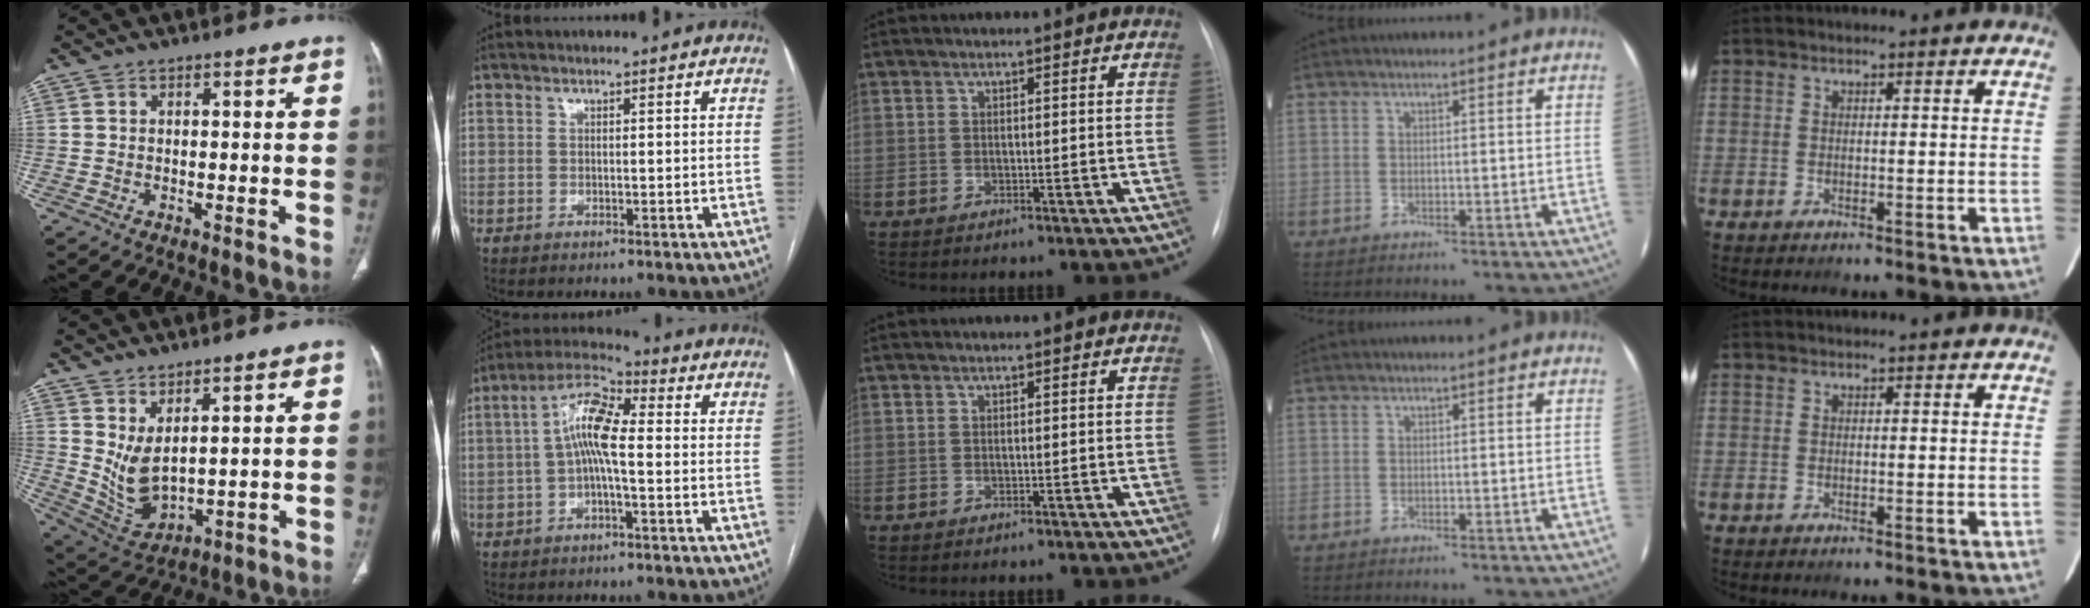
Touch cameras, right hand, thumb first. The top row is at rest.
{"thumb": {"total": 7.9, "force": [2.6, 3.8, 6.4], "torque": [-0.117, -0.034, 0.074]}, "index": {"total": 8.9, "force": [0.1, 2.4, 8.5], "torque": [-0.171, 0.028, -0.004]}}